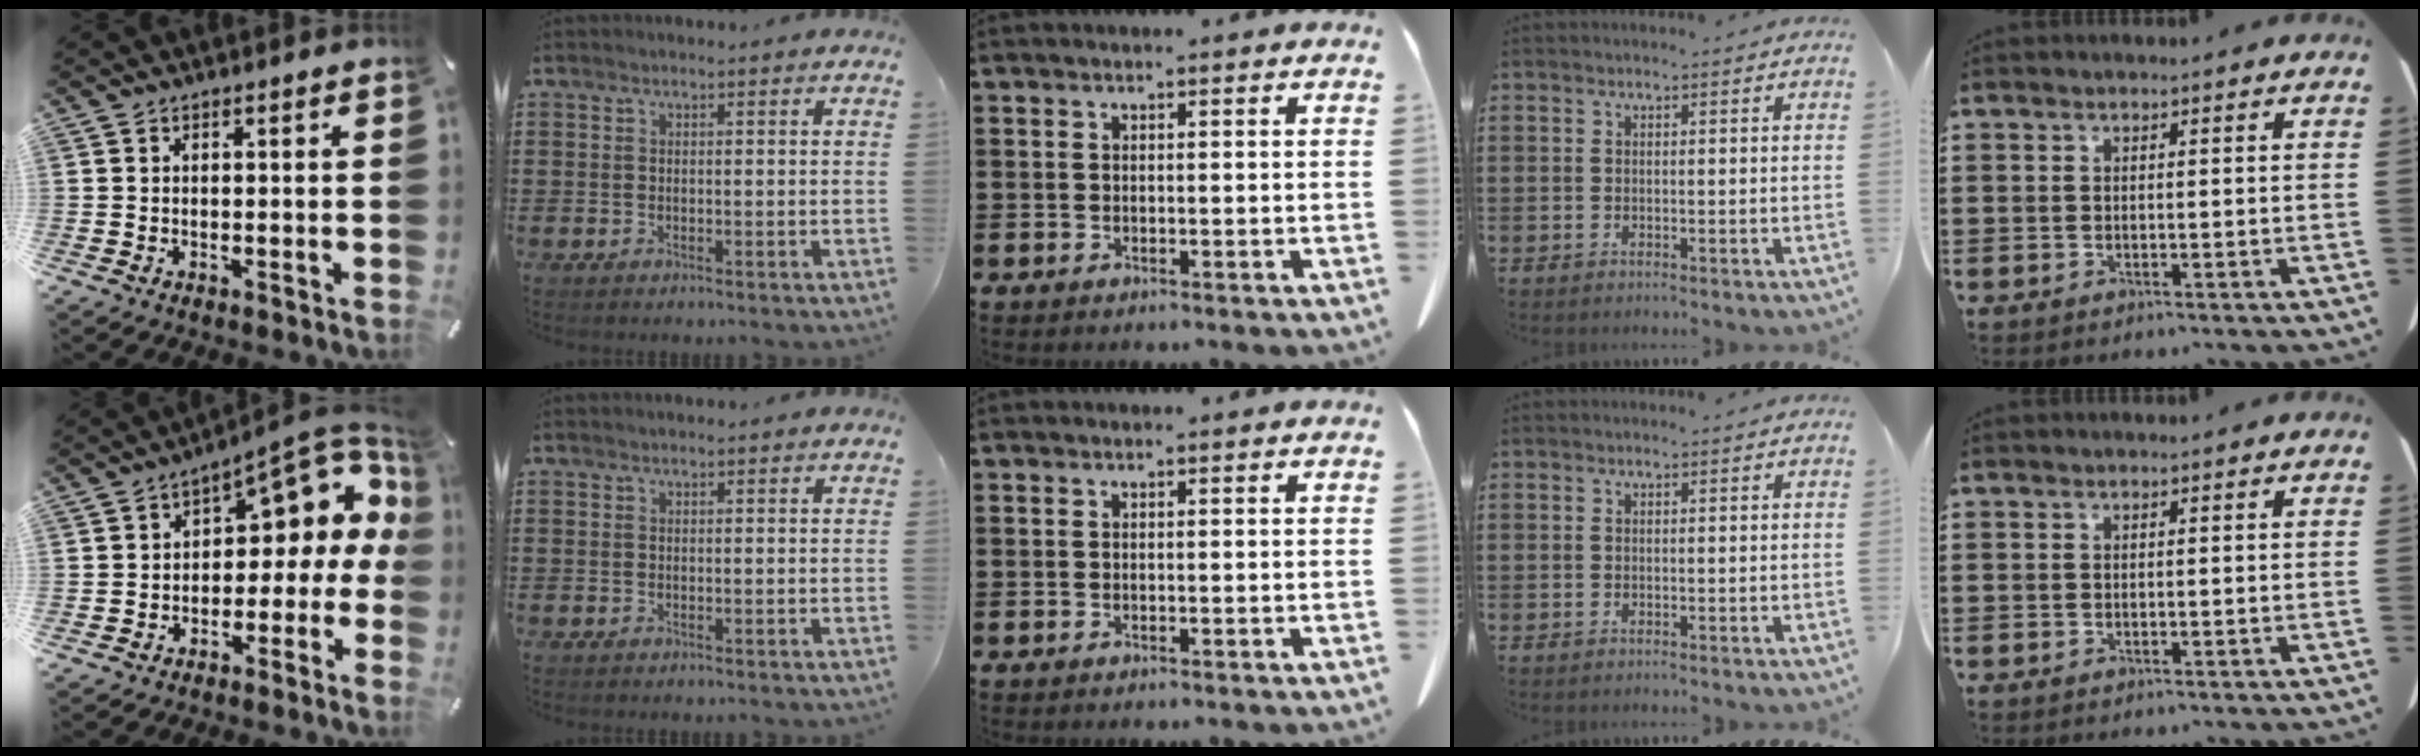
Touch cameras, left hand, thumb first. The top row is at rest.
{"thumb": {"total": 11.3, "force": [5.8, 5.7, 7.9], "torque": [-0.097, -0.050, 0.096]}}